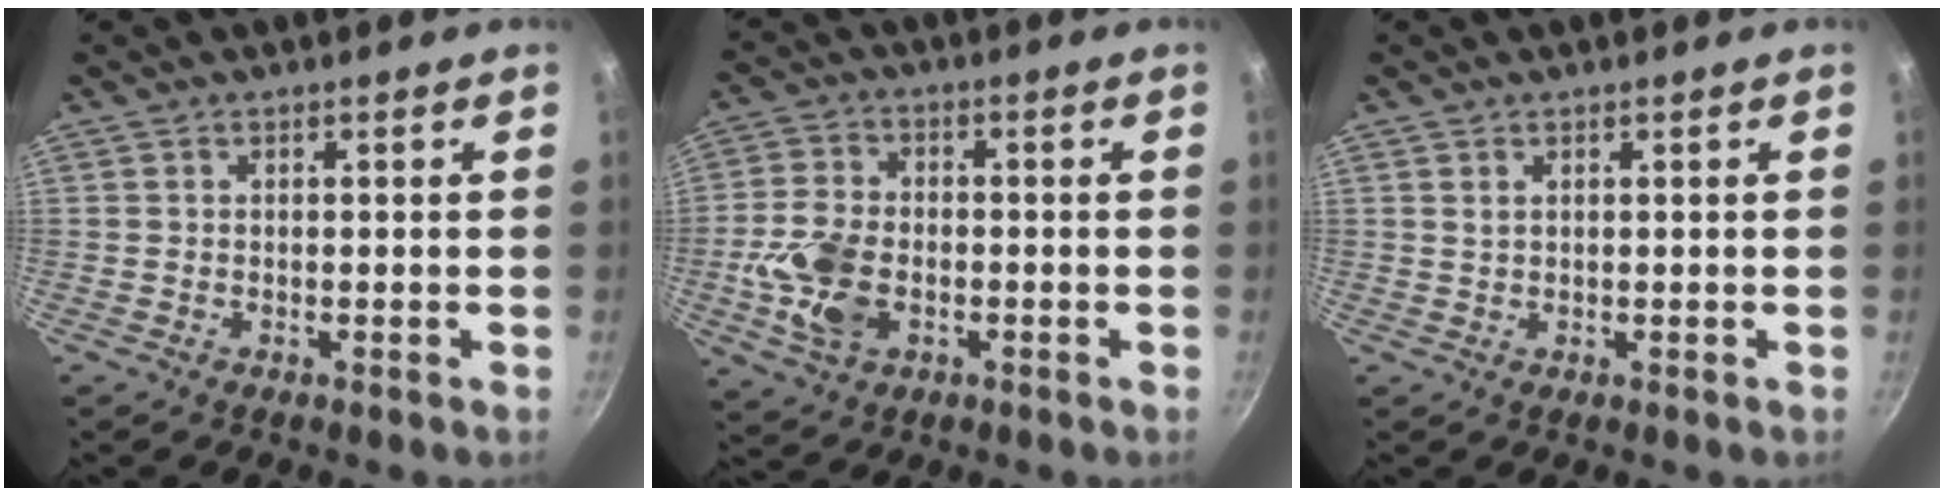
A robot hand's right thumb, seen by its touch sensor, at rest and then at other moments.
{"total": 11.1, "force": [-2.6, 7.3, 8.0], "torque": [-0.159, 0.009, -0.048]}
{"total": 1.0, "force": [0.5, 0.5, 0.7], "torque": [-0.013, 0.003, 0.012]}